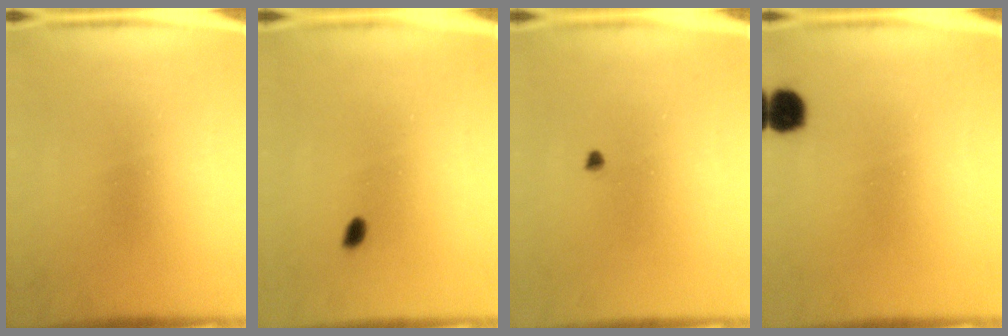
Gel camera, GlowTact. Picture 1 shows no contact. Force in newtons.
{"total": 1.3}
{"total": 0.7}
{"total": 4.1}